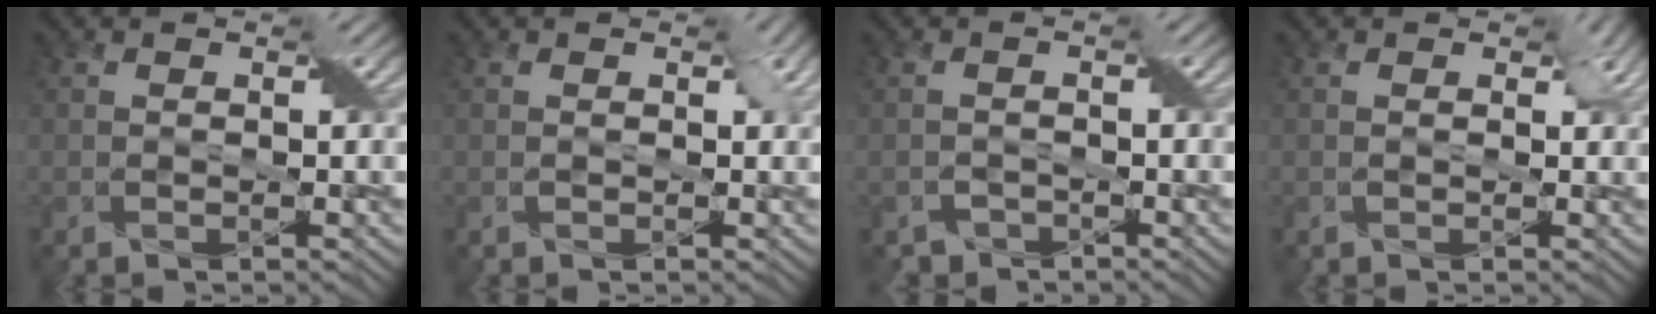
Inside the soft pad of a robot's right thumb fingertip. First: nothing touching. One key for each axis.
{"total": 1.0, "fx": 0.2, "fy": 0.9, "fz": 0.5, "tx": -0.013, "ty": -0.001, "tz": 0.001}
{"total": 1.9, "fx": -1.6, "fy": 0.9, "fz": 0.1, "tx": 0.000, "ty": 0.000, "tz": -0.030}
{"total": 1.7, "fx": 0.5, "fy": 1.4, "fz": 0.9, "tx": -0.017, "ty": -0.003, "tz": 0.004}